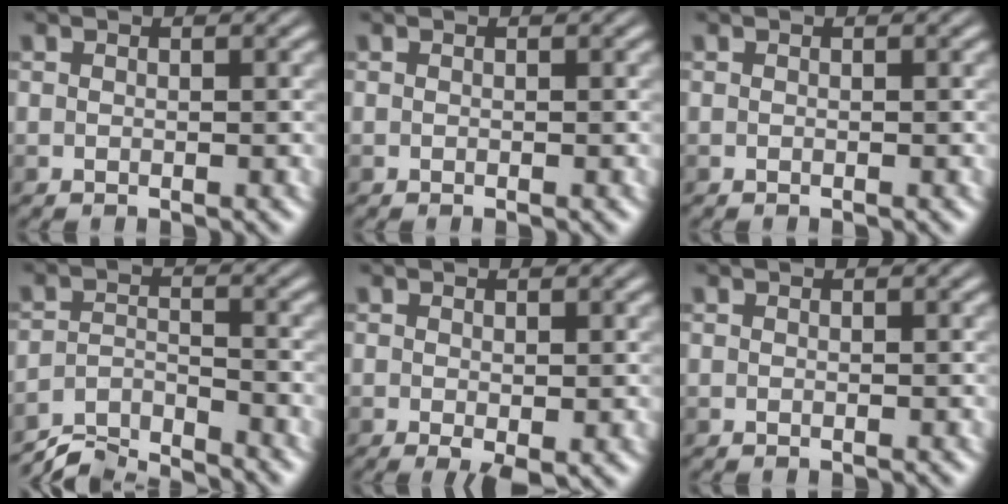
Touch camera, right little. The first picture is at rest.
{"total": 0.0}
{"total": 0.0}
{"total": 5.3, "force": [-5.3, 0.2, 0.2], "torque": [-0.010, -0.003, -0.107]}
{"total": 2.4, "force": [-0.6, 0.8, 2.2], "torque": [-0.036, -0.010, -0.007]}
{"total": 0.0}